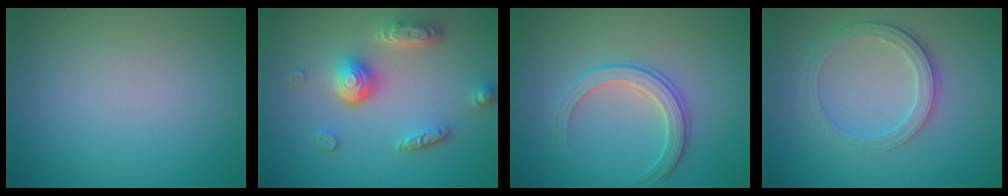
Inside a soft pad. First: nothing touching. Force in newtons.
{"total": 5.2, "press": 3.8, "slide": 3.5}
{"total": 2.8, "press": 2.8, "slide": 0.3}
{"total": 4.0, "press": 2.9, "slide": 2.7}